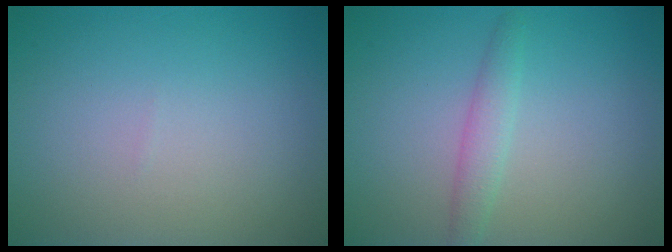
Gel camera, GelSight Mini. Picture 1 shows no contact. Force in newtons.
{"total": 1.8, "press": 1.8, "slide": 0.1}